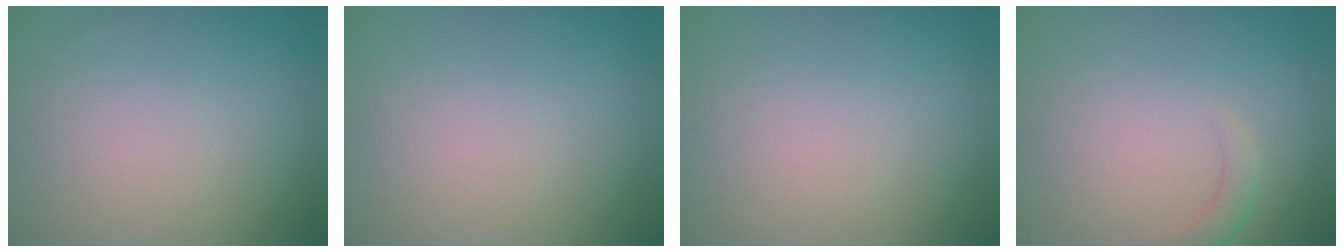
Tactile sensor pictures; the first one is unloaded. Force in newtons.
{"total": 0.0}
{"total": 0.0}
{"total": 1.6, "press": 1.6, "slide": 0.3}